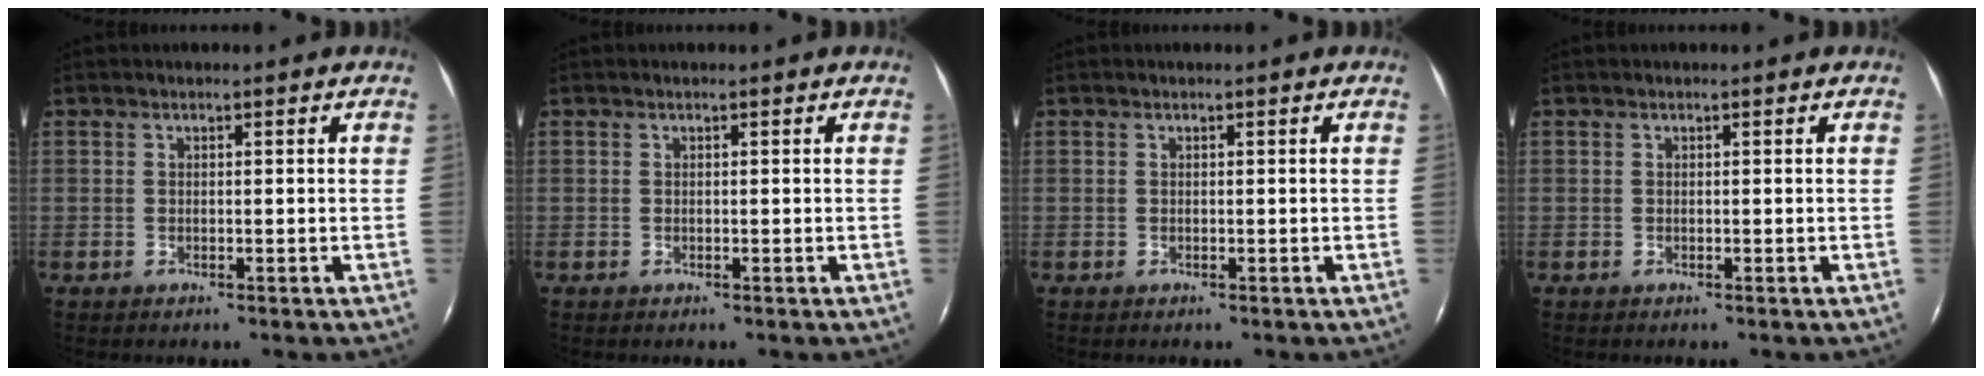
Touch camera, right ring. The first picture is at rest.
{"total": 0.0}
{"total": 0.0}
{"total": 0.0}